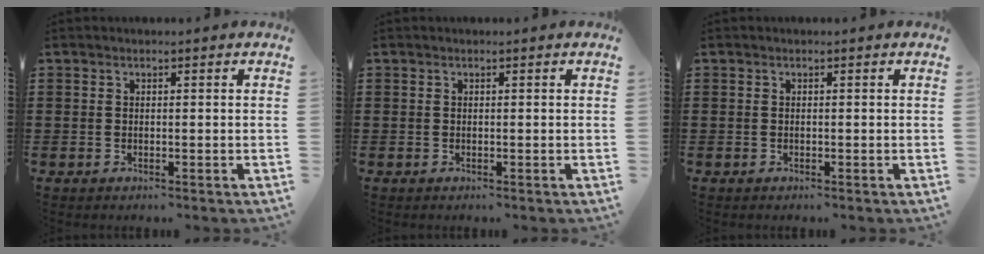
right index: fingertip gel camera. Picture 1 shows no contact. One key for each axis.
{"total": 0.0}
{"total": 0.0}